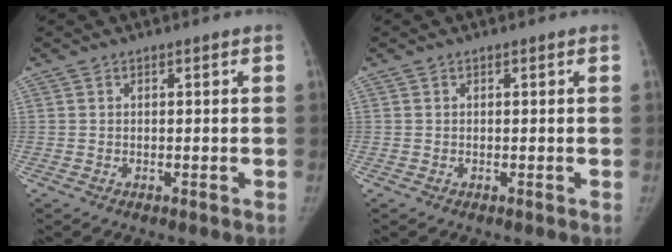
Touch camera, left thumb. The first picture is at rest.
{"total": 0.0}